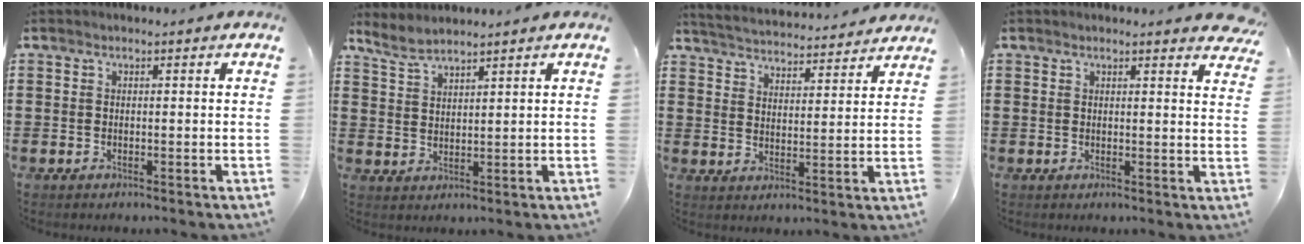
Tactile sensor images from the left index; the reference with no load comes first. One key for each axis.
{"total": 3.0, "fx": 2.8, "fy": 0.4, "fz": 1.0, "tx": -0.027, "ty": -0.002, "tz": 0.052}
{"total": 3.9, "fx": 3.9, "fy": -0.3, "fz": 0.0, "tx": -0.022, "ty": -0.032, "tz": 0.062}
{"total": 2.2, "fx": 2.0, "fy": -0.1, "fz": 0.8, "tx": -0.014, "ty": -0.008, "tz": 0.036}